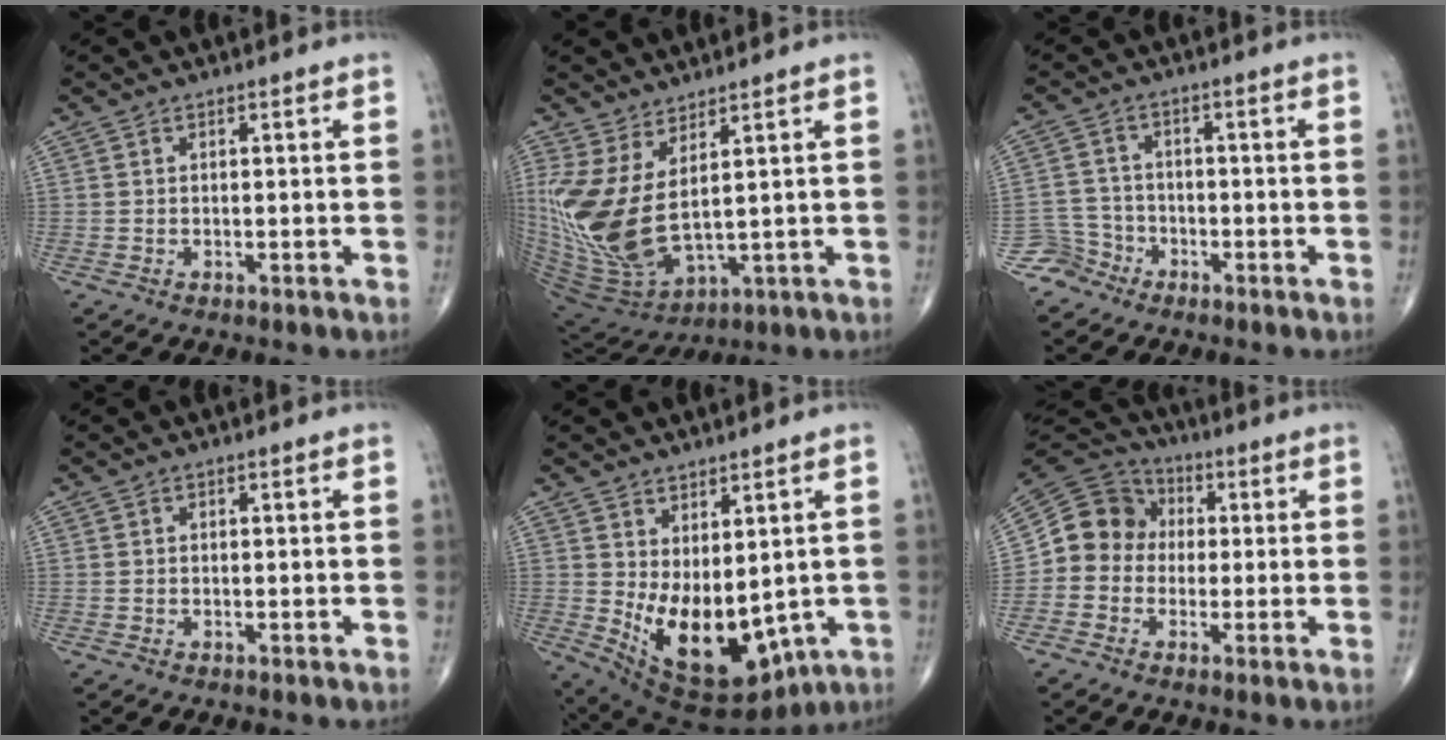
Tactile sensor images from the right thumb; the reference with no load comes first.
{"total": 14.9, "force": [3.5, 6.3, 13.0], "torque": [-0.292, -0.039, 0.092]}
{"total": 4.3, "force": [-3.2, 2.7, -1.1], "torque": [0.042, 0.026, -0.071]}
{"total": 0.0}
{"total": 15.2, "force": [-0.8, 8.4, 12.6], "torque": [-0.192, -0.022, 0.023]}
{"total": 10.4, "force": [-0.1, 9.5, 4.3], "torque": [-0.055, 0.034, -0.016]}